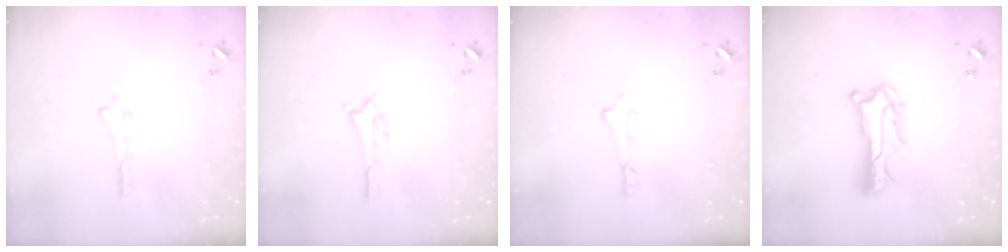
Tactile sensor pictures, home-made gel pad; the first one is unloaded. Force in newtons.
{"total": 1.5, "press": 1.5, "slide": 0.3}
{"total": 0.6, "press": 0.5, "slide": 0.2}
{"total": 8.4, "press": 8.3, "slide": 0.8}